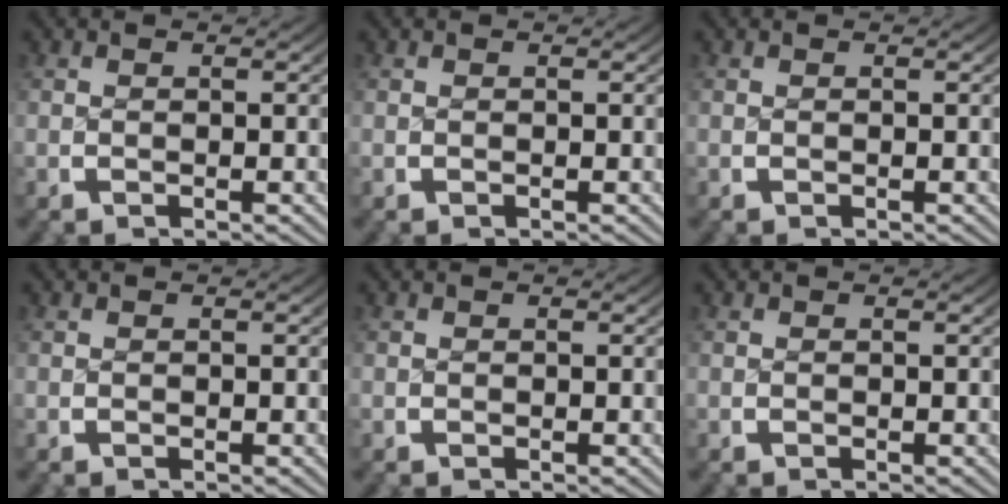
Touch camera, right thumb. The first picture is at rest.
{"total": 0.0}
{"total": 0.0}
{"total": 0.0}
{"total": 0.0}
{"total": 0.0}